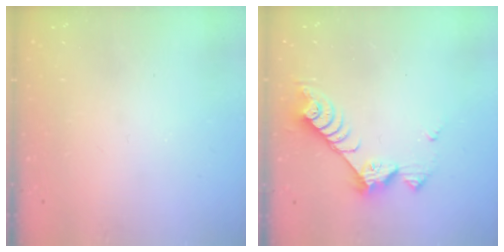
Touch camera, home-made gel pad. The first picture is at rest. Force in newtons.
{"total": 8.6, "press": 8.6, "slide": 0.2}